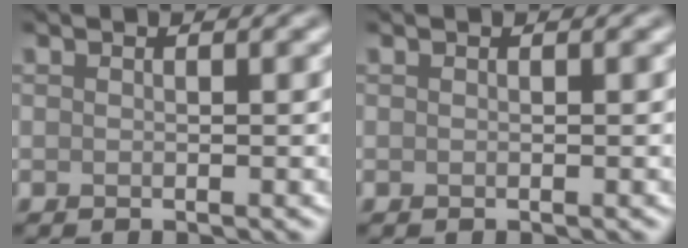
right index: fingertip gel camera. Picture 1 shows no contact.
{"total": 0.0}